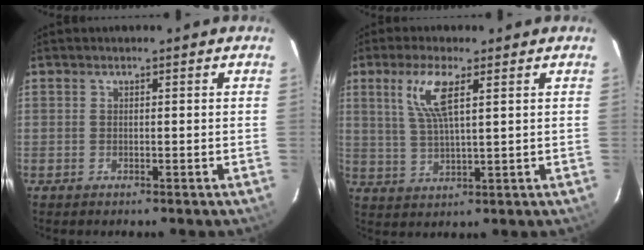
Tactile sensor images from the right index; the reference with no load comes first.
{"total": 7.4, "force": [3.1, 1.5, 6.5], "torque": [-0.137, 0.002, 0.066]}